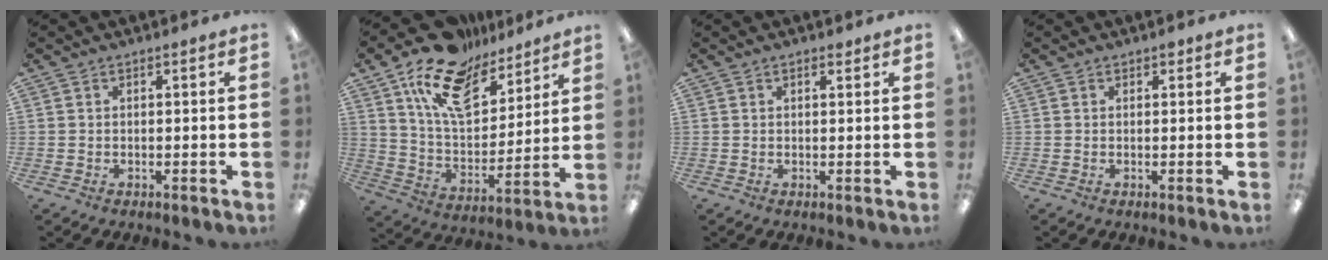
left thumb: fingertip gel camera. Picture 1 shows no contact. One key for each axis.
{"total": 18.1, "fx": 12.2, "fy": 9.4, "fz": 9.5, "tx": -0.175, "ty": -0.062, "tz": 0.219}
{"total": 1.5, "fx": 1.0, "fy": 0.7, "fz": 0.9, "tx": -0.012, "ty": -0.002, "tz": 0.016}
{"total": 0.9, "fx": 0.6, "fy": 0.5, "fz": 0.4, "tx": 0.000, "ty": -0.001, "tz": 0.009}